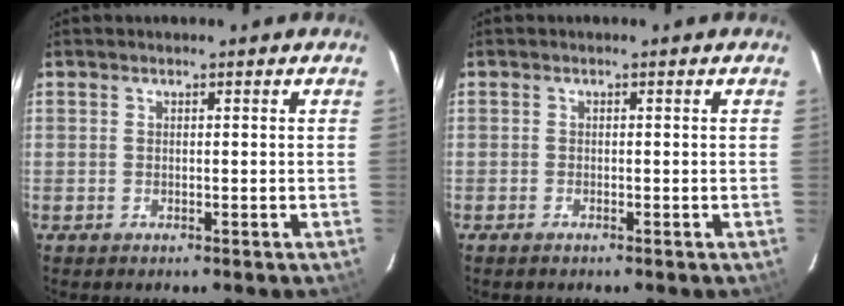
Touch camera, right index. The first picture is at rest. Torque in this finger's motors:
{"motor_torque": [-0.04, 0.01, -0.01, 0.01]}